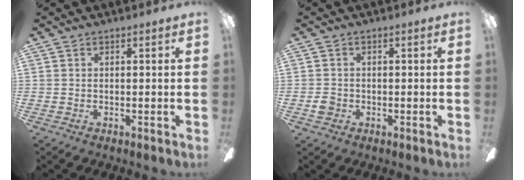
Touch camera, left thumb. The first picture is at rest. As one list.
[{"total": 2.4, "force": [-0.6, 2.1, 1.0], "torque": [-0.016, 0.006, -0.012]}]